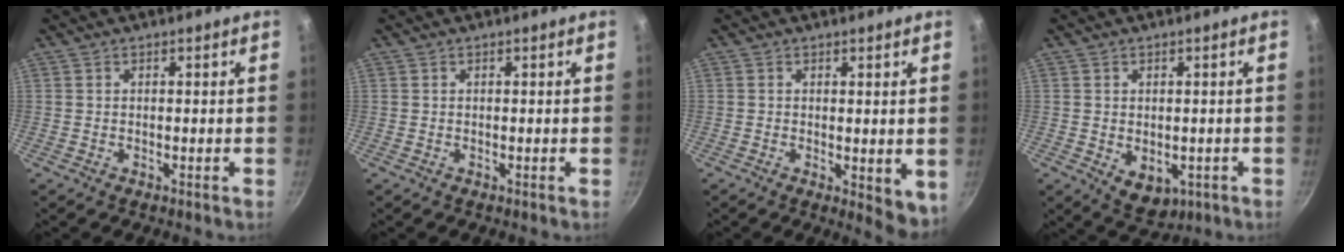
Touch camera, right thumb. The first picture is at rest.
{"total": 0.0}
{"total": 5.2, "force": [-0.5, 1.9, 4.8], "torque": [-0.058, -0.014, -0.003]}
{"total": 6.1, "force": [-1.5, 4.2, 4.1], "torque": [-0.045, 0.002, -0.004]}